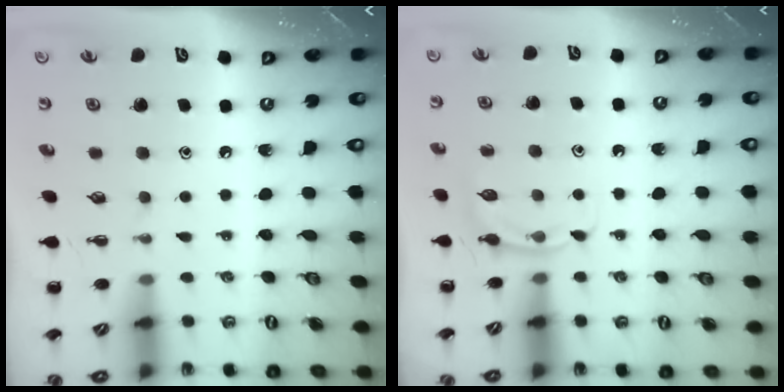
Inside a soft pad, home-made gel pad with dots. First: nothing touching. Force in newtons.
{"total": 3.7, "press": 3.4, "slide": 1.3}